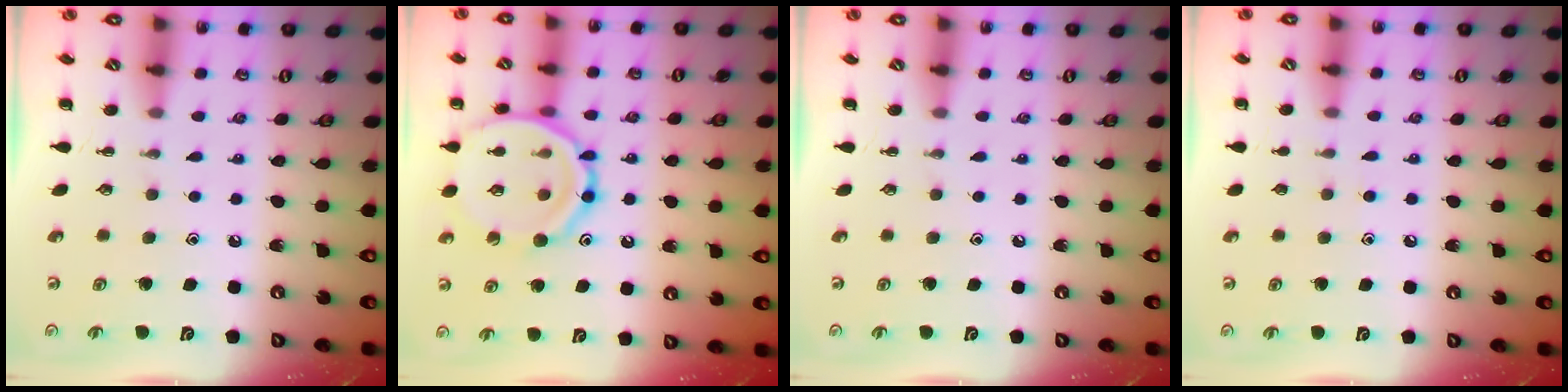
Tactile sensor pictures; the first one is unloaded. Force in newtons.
{"total": 17.6, "press": 17.4, "slide": 2.0}
{"total": 0.0}
{"total": 3.1, "press": 2.9, "slide": 1.1}